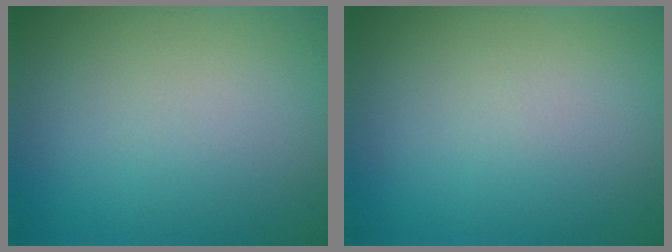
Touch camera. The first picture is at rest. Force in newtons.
{"total": 0.0}